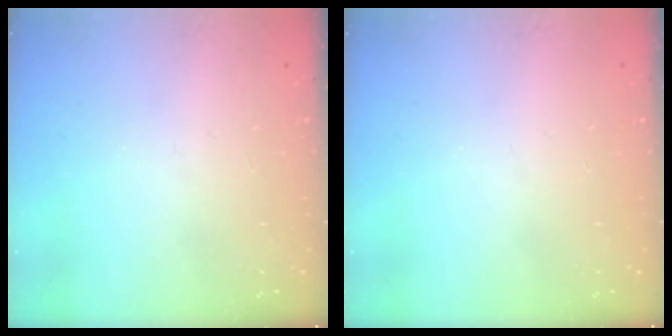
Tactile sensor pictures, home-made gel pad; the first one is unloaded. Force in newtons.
{"total": 0.0}